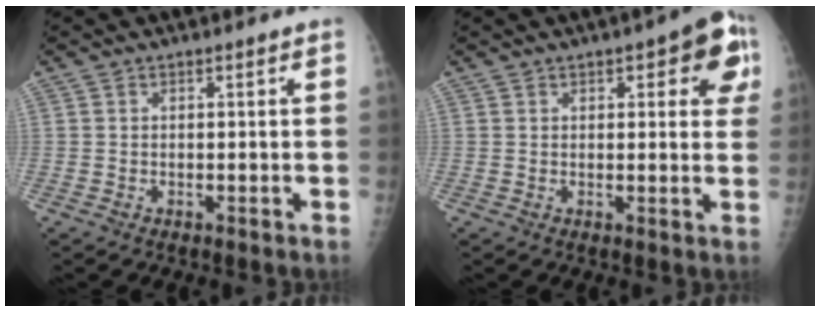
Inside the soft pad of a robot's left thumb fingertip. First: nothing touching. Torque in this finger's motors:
{"motor_torque": [-0.01, 0.14, -0.31, -0.22, 0.12]}